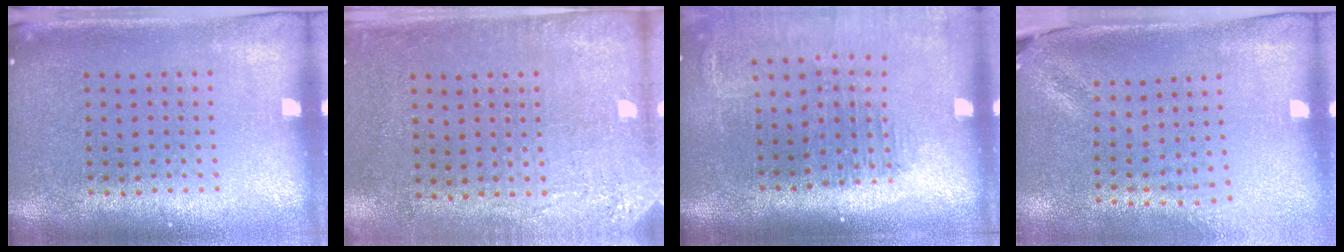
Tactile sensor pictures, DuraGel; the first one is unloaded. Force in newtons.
{"total": 2.8, "press": 2.3, "slide": 1.6}
{"total": 1.6, "press": 1.5, "slide": 0.6}
{"total": 1.9, "press": 1.5, "slide": 1.2}